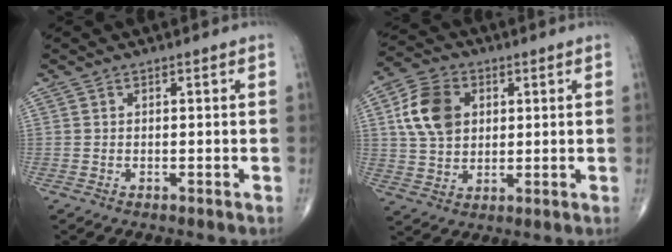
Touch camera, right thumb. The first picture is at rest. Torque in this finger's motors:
{"motor_torque": [0.92, 1.96, 0.21, 0.10, 0.07]}